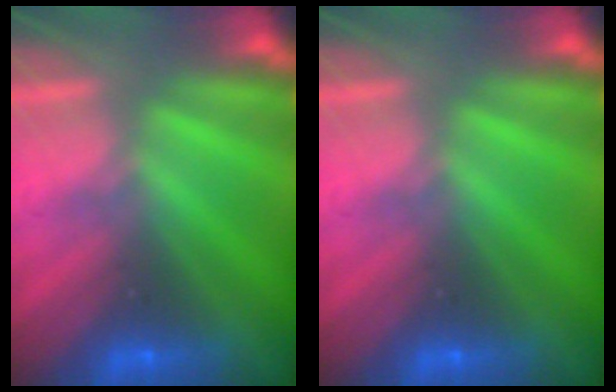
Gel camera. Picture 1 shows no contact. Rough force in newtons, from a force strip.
{"total": 0.0}